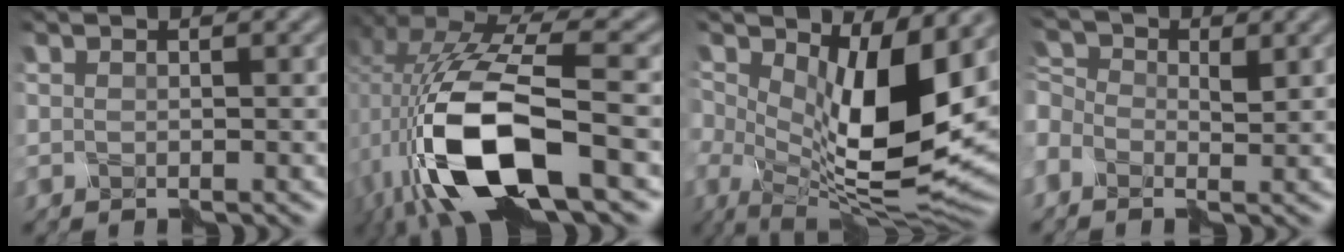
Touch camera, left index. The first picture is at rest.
{"total": 10.7, "force": [-3.0, 3.9, 9.5], "torque": [-0.200, -0.002, -0.058]}
{"total": 12.8, "force": [1.4, 6.2, 11.2], "torque": [-0.189, -0.022, 0.020]}
{"total": 5.6, "force": [-0.7, 3.8, 4.0], "torque": [-0.112, 0.014, -0.012]}